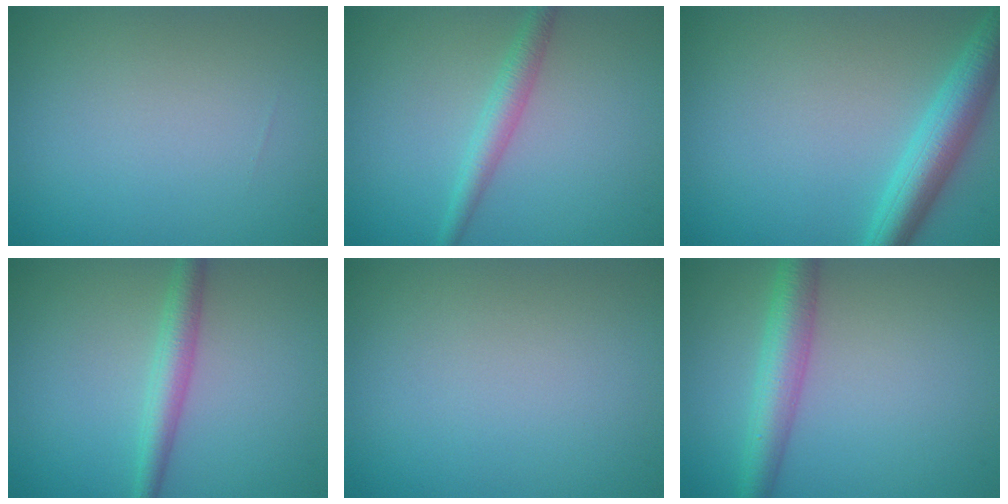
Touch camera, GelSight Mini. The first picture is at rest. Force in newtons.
{"total": 2.2, "press": 2.2, "slide": 0.1}
{"total": 4.8, "press": 4.8, "slide": 0.2}
{"total": 2.7, "press": 2.7, "slide": 0.0}
{"total": 0.0}
{"total": 4.0, "press": 4.0, "slide": 0.1}